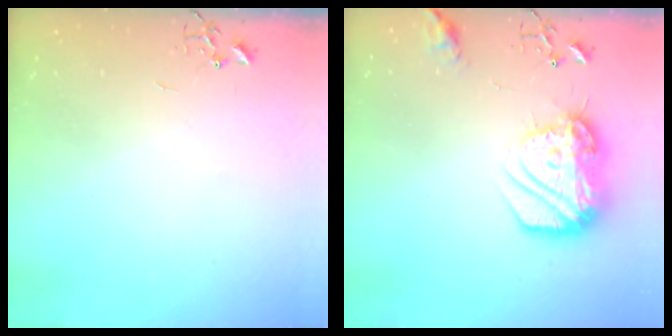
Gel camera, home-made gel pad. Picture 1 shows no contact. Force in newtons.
{"total": 19.3, "press": 19.2, "slide": 1.6}